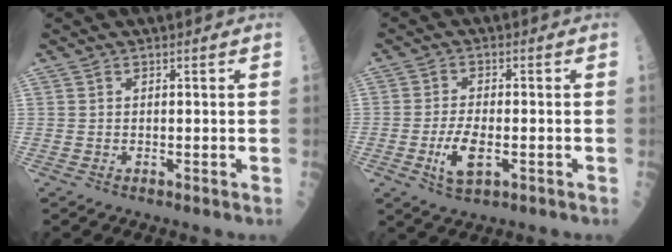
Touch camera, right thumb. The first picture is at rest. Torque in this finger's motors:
{"motor_torque": [-0.35, 0.39, -0.02, -0.14, 0.03]}